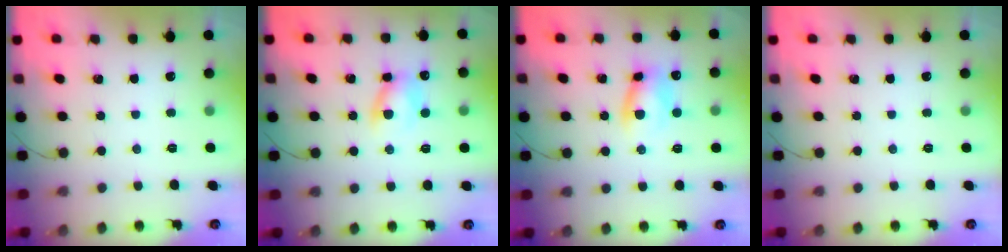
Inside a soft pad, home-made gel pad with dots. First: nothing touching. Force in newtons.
{"total": 7.4, "press": 7.3, "slide": 1.4}
{"total": 7.9, "press": 7.8, "slide": 0.6}
{"total": 0.0}